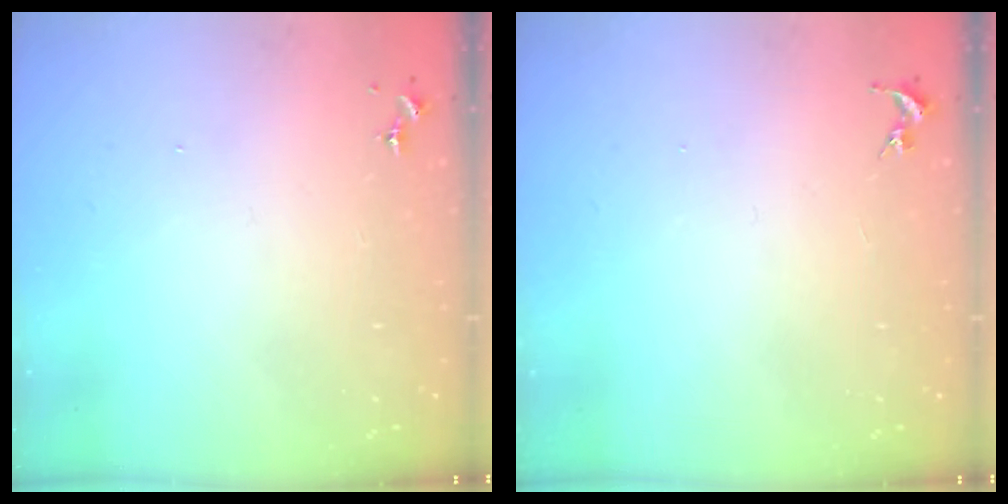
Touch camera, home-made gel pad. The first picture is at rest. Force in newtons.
{"total": 0.0}